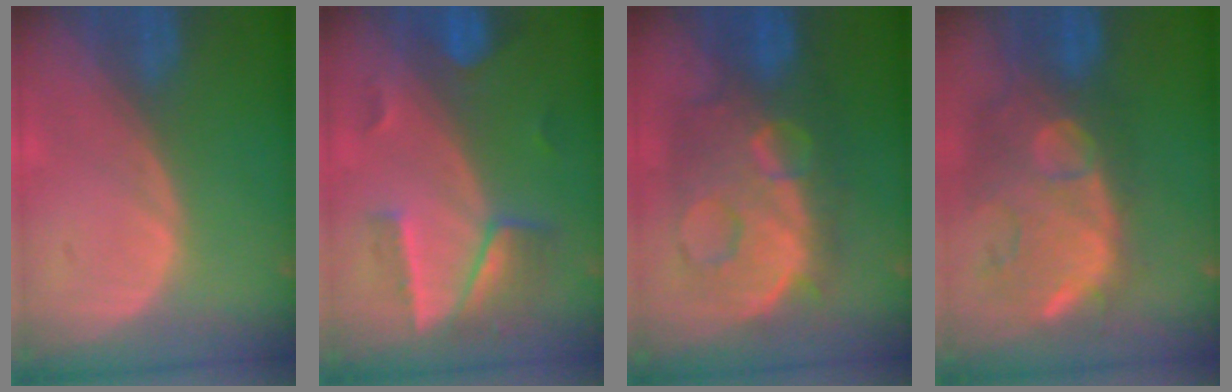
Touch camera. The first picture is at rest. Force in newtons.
{"total": 7.2, "press": 6.3, "slide": 3.5}
{"total": 11.9, "press": 11.9, "slide": 1.2}
{"total": 12.6, "press": 11.3, "slide": 5.7}